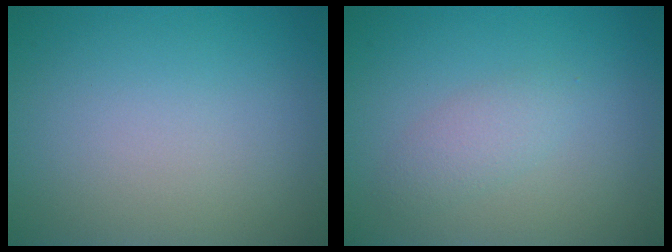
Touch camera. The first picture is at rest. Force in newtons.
{"total": 1.7, "press": 1.7, "slide": 0.1}